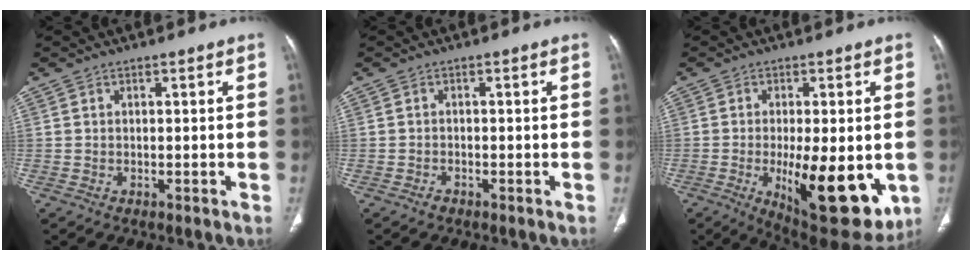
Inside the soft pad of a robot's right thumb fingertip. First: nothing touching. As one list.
[{"total": 1.0, "force": [-0.8, 0.6, 0.3], "torque": [-0.006, 0.001, -0.016]}, {"total": 18.5, "force": [-4.0, 7.2, 16.6], "torque": [-0.210, -0.027, -0.035]}]